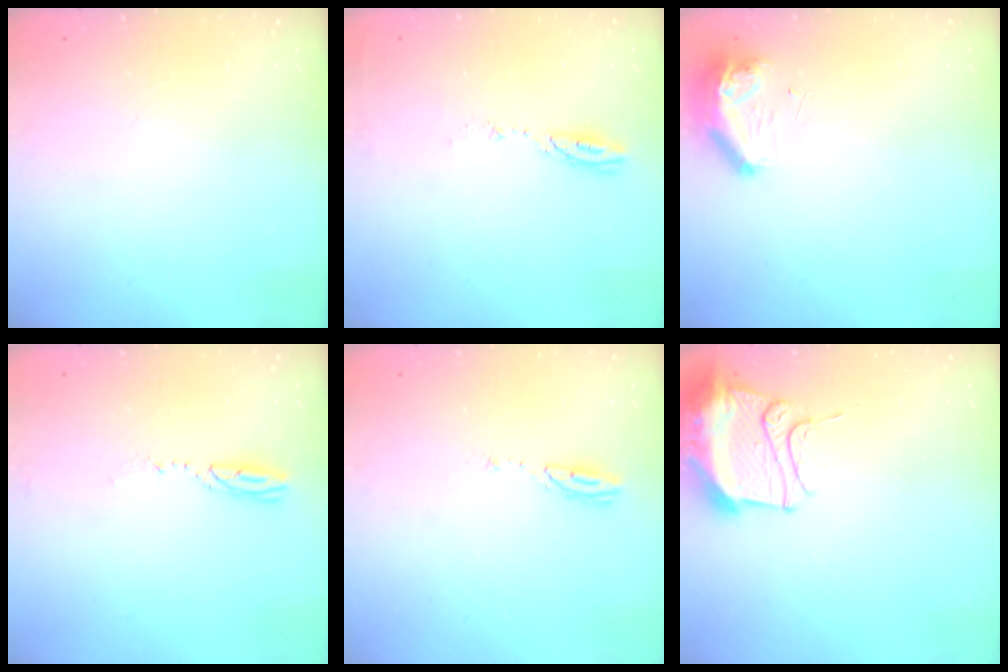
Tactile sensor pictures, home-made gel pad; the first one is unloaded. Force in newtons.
{"total": 3.9, "press": 3.9, "slide": 0.4}
{"total": 13.1, "press": 10.6, "slide": 7.7}
{"total": 3.3, "press": 3.1, "slide": 1.2}
{"total": 4.0, "press": 4.0, "slide": 0.4}
{"total": 12.3, "press": 11.9, "slide": 2.9}